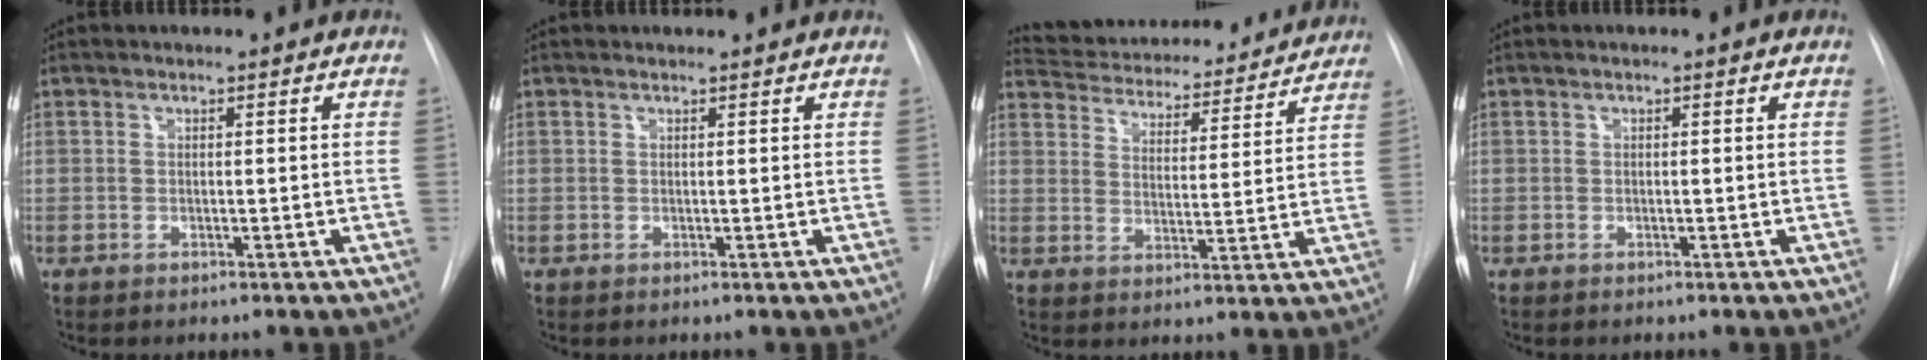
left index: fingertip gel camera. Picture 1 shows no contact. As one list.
[{"total": 1.3, "force": [1.2, 0.1, 0.1], "torque": [-0.011, 0.012, 0.017]}, {"total": 22.4, "force": [20.8, 5.3, 6.3], "torque": [-0.106, -0.001, 0.275]}, {"total": 0.0}]